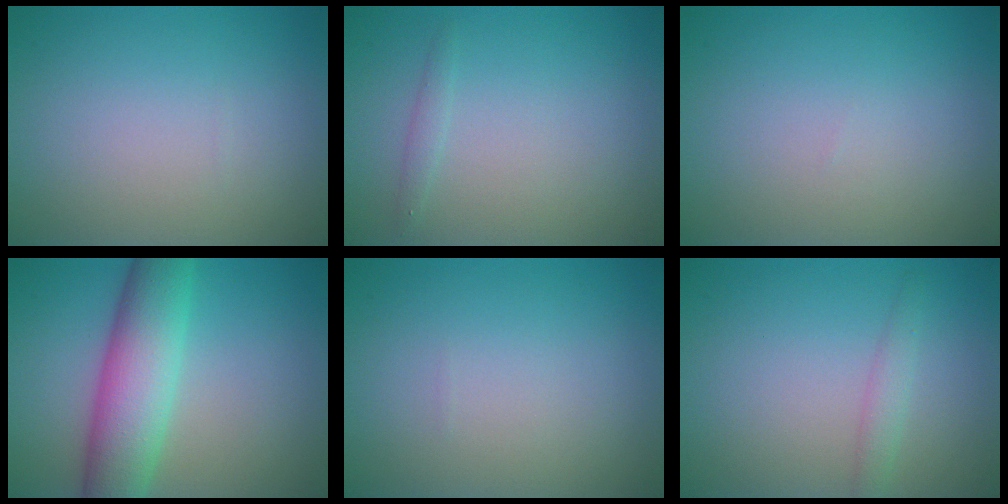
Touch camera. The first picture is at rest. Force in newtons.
{"total": 0.8, "press": 0.8, "slide": 0.1}
{"total": 0.0}
{"total": 7.8, "press": 7.8, "slide": 0.1}
{"total": 0.0}
{"total": 1.4, "press": 1.4, "slide": 0.0}